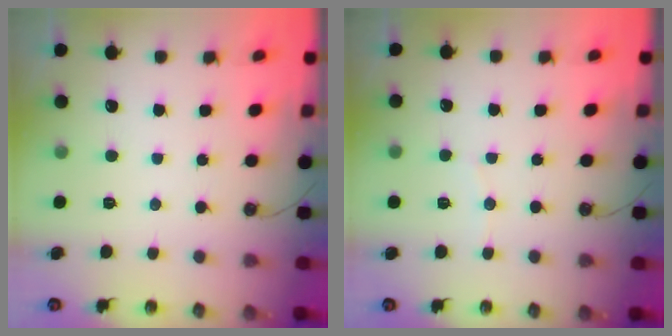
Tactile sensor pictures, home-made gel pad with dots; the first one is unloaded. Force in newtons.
{"total": 3.7, "press": 3.6, "slide": 0.6}